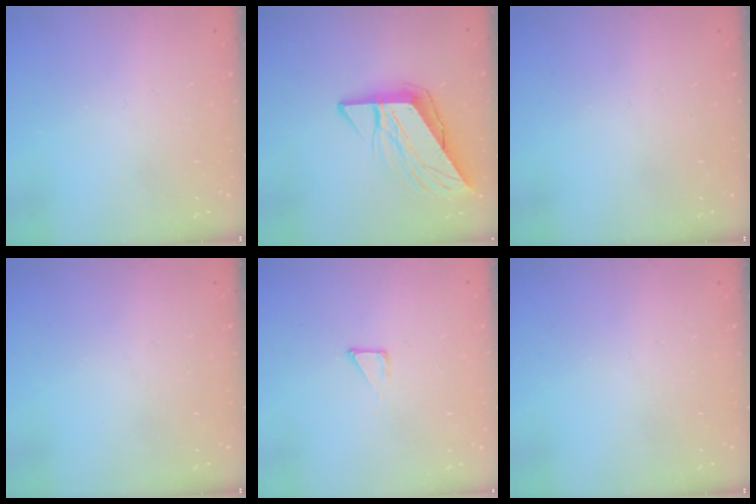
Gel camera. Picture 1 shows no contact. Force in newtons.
{"total": 10.2, "press": 10.1, "slide": 1.3}
{"total": 0.0}
{"total": 0.0}
{"total": 2.7, "press": 2.7, "slide": 0.3}
{"total": 0.0}